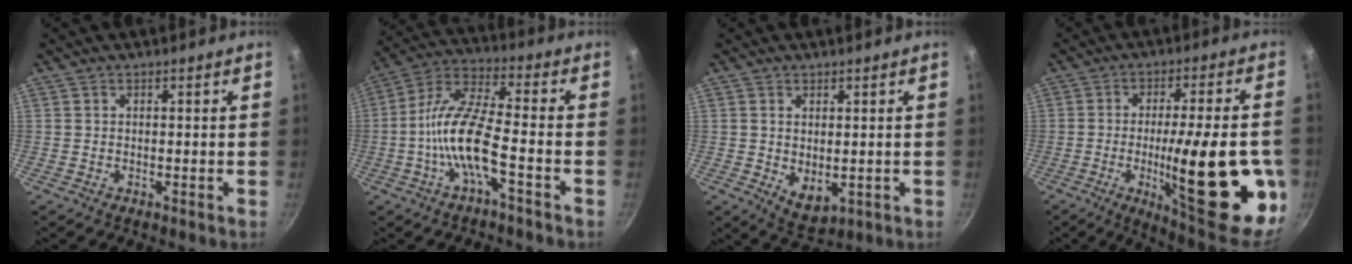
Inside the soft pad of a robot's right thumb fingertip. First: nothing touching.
{"total": 12.3, "force": [-4.0, 3.5, 11.1], "torque": [-0.226, 0.041, -0.090]}
{"total": 5.2, "force": [0.2, 3.1, 4.1], "torque": [-0.061, -0.019, 0.013]}
{"total": 26.9, "force": [-5.4, 7.1, 25.4], "torque": [-0.327, -0.001, -0.072]}